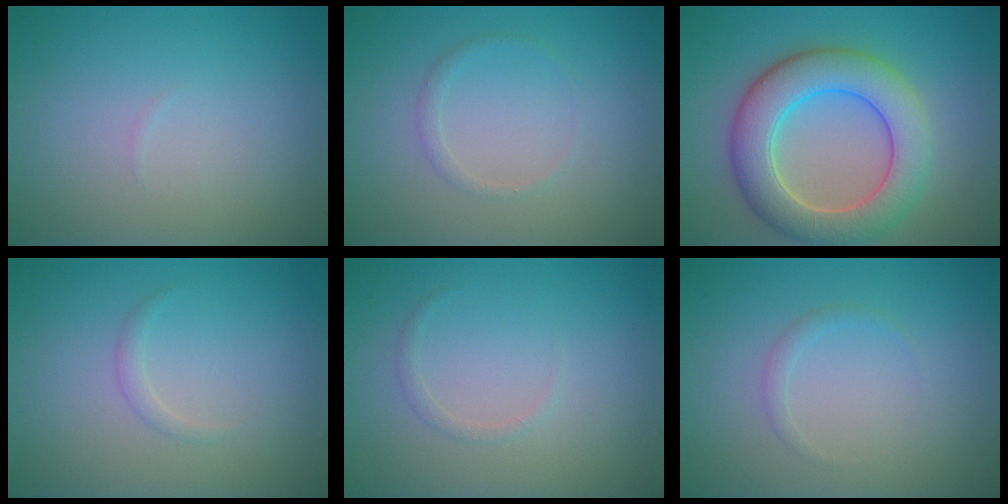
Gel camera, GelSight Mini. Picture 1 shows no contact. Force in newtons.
{"total": 0.9, "press": 0.9, "slide": 0.0}
{"total": 7.7, "press": 7.7, "slide": 0.4}
{"total": 0.7, "press": 0.7, "slide": 0.0}
{"total": 0.7, "press": 0.7, "slide": 0.1}
{"total": 0.8, "press": 0.8, "slide": 0.1}